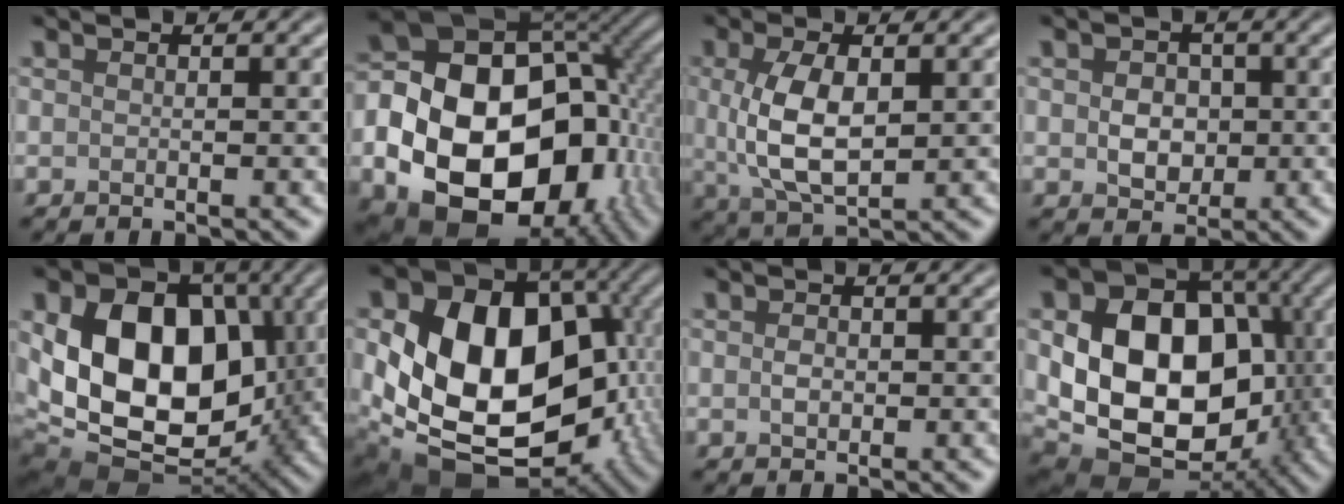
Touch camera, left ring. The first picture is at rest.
{"total": 21.4, "force": [-4.9, 15.8, 13.6], "torque": [-0.227, -0.034, -0.078]}
{"total": 5.9, "force": [0.6, 2.9, 5.1], "torque": [-0.115, -0.001, 0.016]}
{"total": 3.1, "force": [0.0, 2.5, 1.9], "torque": [-0.029, -0.001, -0.005]}
{"total": 15.1, "force": [0.4, 10.7, 10.7], "torque": [-0.180, -0.005, -0.002]}
{"total": 18.2, "force": [-1.4, 13.1, 12.5], "torque": [-0.188, -0.014, -0.004]}
{"total": 1.1, "force": [-0.1, 0.8, 0.8], "torque": [-0.015, 0.000, -0.003]}
{"total": 14.7, "force": [-0.2, 10.9, 9.9], "torque": [-0.154, -0.009, -0.003]}